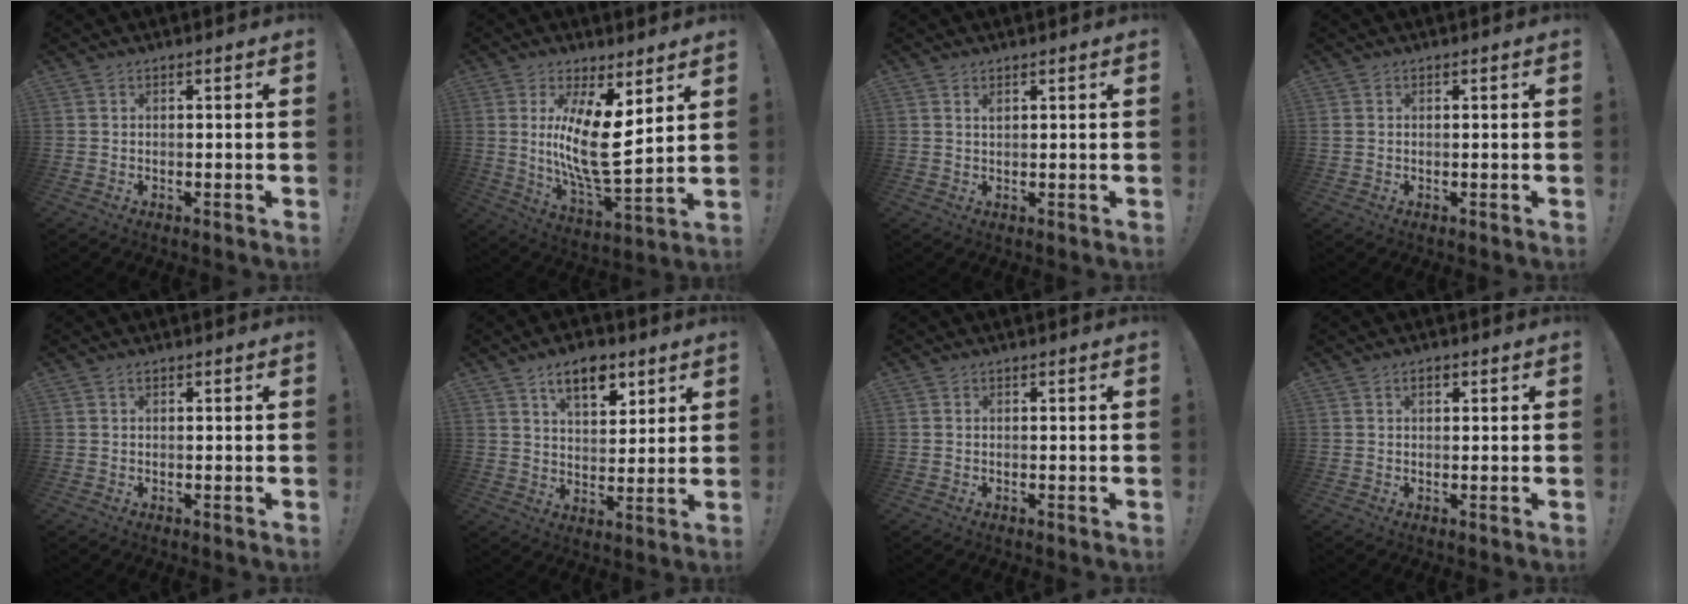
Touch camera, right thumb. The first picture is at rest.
{"total": 15.4, "force": [3.7, 4.5, 14.3], "torque": [-0.271, -0.042, 0.058]}
{"total": 0.8, "force": [0.6, 0.3, 0.4], "torque": [0.000, -0.004, 0.010]}
{"total": 0.7, "force": [0.3, 0.5, 0.3], "torque": [-0.006, 0.003, 0.006]}
{"total": 0.0}
{"total": 10.3, "force": [6.1, 5.3, 6.4], "torque": [-0.090, -0.027, 0.108]}
{"total": 0.0}
{"total": 1.7, "force": [0.7, 1.0, 1.1], "torque": [-0.018, 0.000, 0.011]}